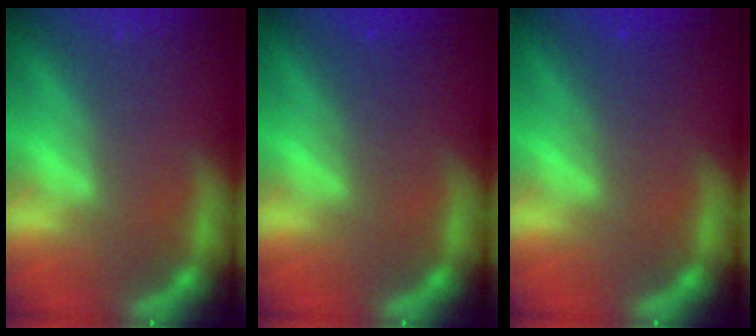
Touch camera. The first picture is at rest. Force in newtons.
{"total": 1.9}
{"total": 1.9}